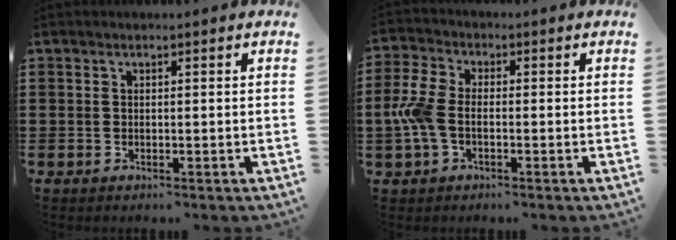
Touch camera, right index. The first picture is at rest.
{"total": 6.0, "force": [-1.2, 3.5, 4.8], "torque": [-0.134, -0.006, -0.033]}